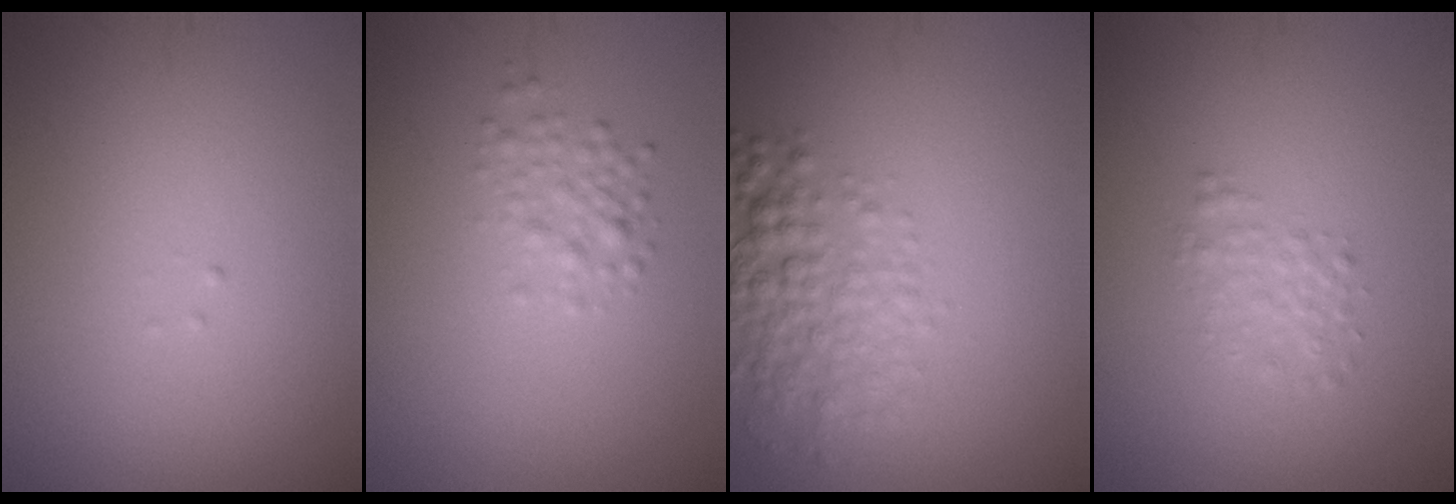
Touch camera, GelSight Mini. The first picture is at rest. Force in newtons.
{"total": 1.8, "press": 1.8, "slide": 0.1}
{"total": 4.5, "press": 4.5, "slide": 0.1}
{"total": 1.6, "press": 1.6, "slide": 0.0}